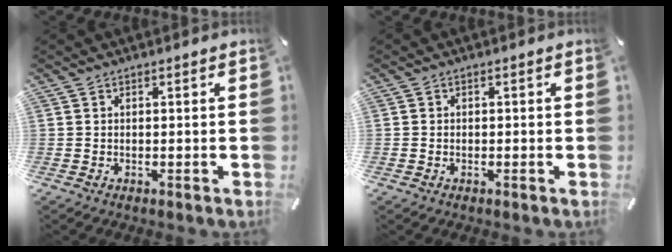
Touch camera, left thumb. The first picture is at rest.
{"total": 0.7, "force": [-0.3, 0.6, -0.1], "torque": [0.001, 0.003, -0.008]}